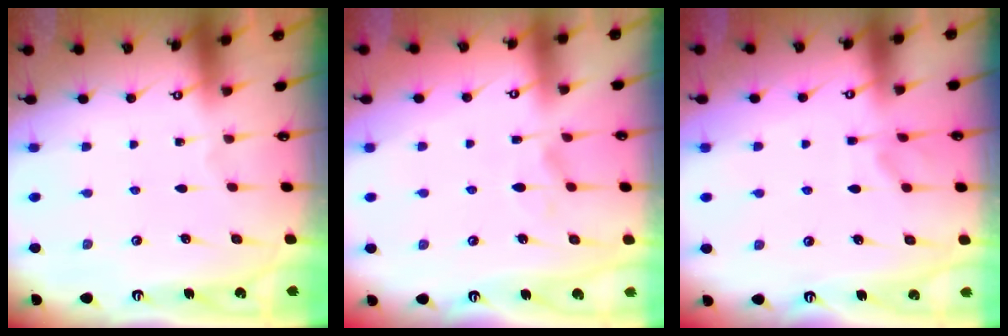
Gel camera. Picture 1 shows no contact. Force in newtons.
{"total": 1.6, "press": 1.2, "slide": 1.0}
{"total": 3.4, "press": 3.3, "slide": 0.8}